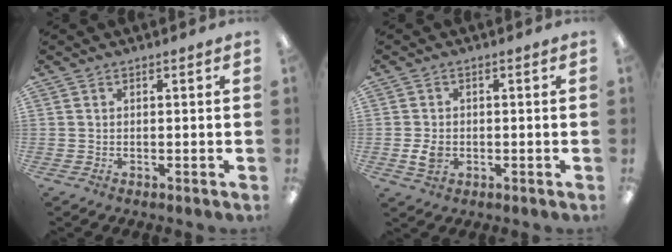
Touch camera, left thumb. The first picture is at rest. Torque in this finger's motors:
{"motor_torque": [-0.01, 0.02, 0.13, -0.12, 0.00]}